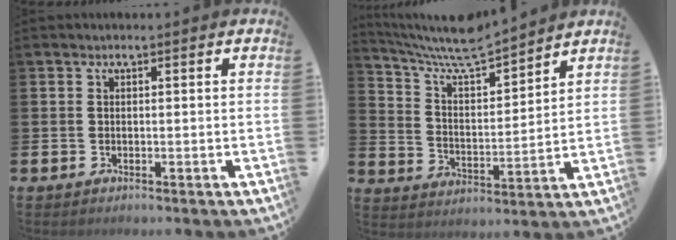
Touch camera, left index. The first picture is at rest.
{"total": 8.0, "force": [7.5, 0.8, 2.4], "torque": [-0.083, -0.056, 0.131]}